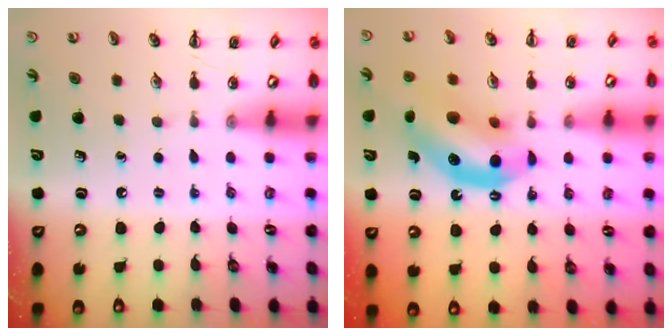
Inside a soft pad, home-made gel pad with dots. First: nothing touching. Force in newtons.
{"total": 12.9, "press": 12.5, "slide": 3.3}